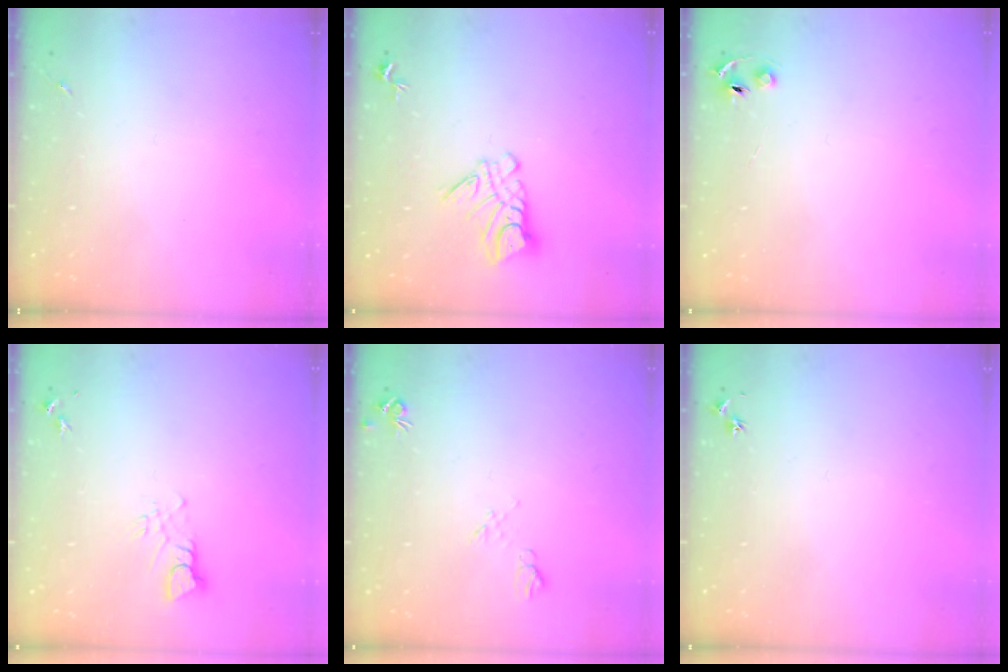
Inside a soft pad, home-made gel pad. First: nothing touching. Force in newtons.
{"total": 9.7, "press": 9.7, "slide": 0.9}
{"total": 4.0, "press": 3.9, "slide": 0.4}
{"total": 3.4, "press": 3.4, "slide": 0.2}
{"total": 5.3, "press": 5.2, "slide": 0.9}
{"total": 2.9, "press": 2.8, "slide": 0.3}